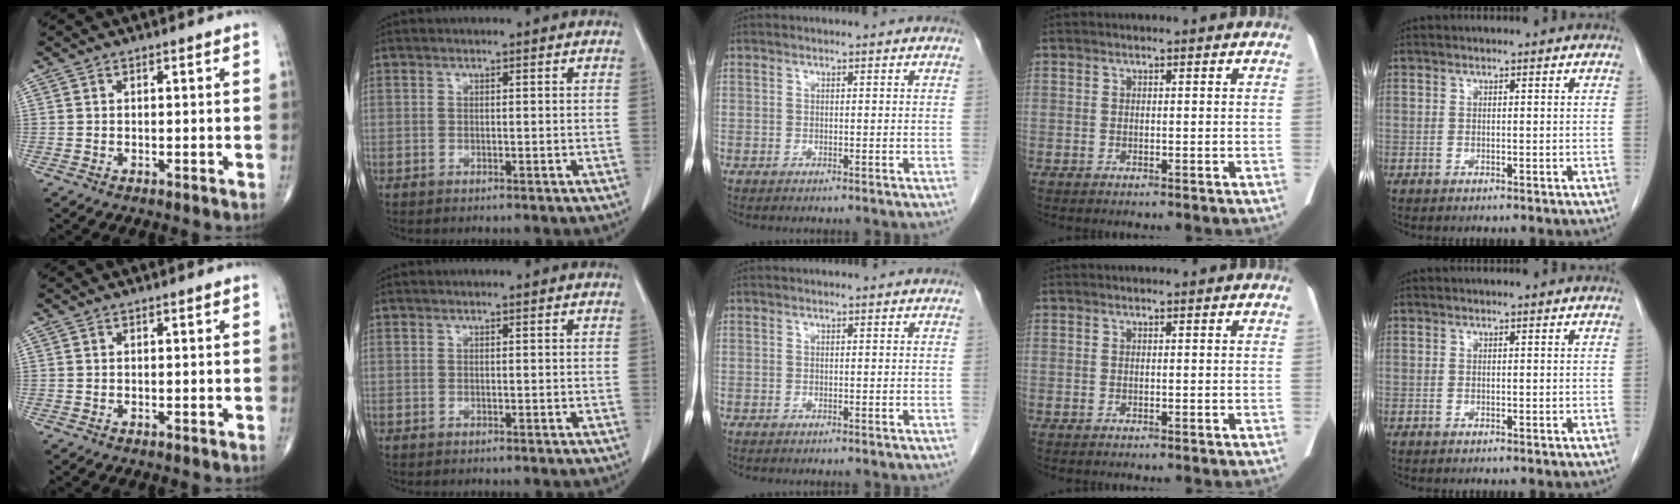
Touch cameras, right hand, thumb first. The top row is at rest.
{}